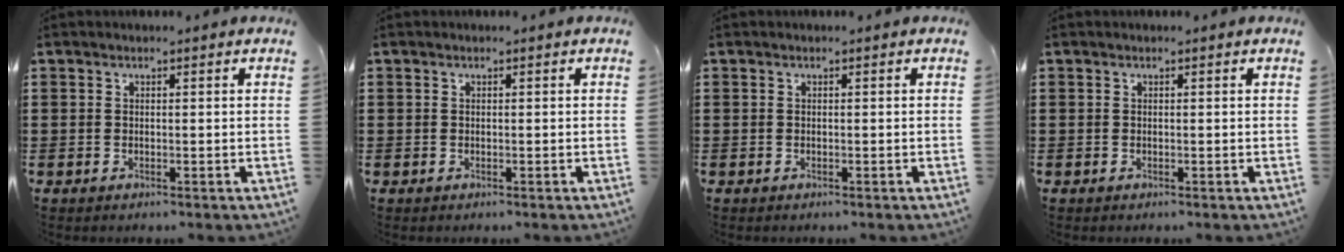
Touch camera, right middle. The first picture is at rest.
{"total": 0.5, "force": [0.0, 0.5, -0.1], "torque": [0.000, 0.006, -0.002]}
{"total": 0.0}
{"total": 0.0}